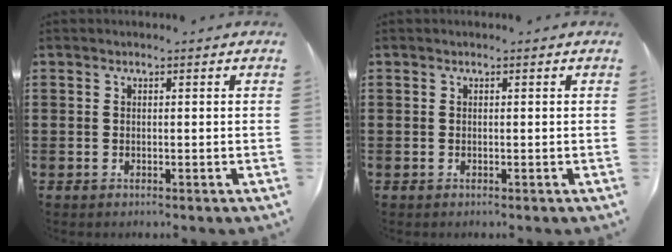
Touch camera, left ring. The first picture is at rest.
{"total": 0.0}